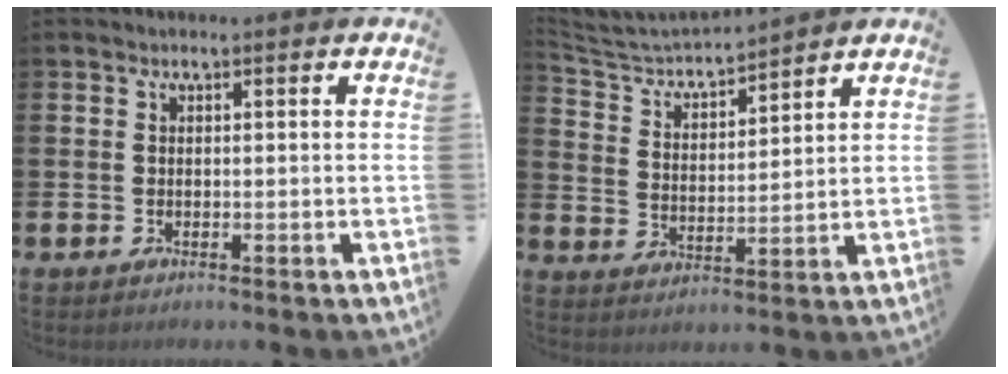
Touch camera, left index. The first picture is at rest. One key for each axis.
{"total": 4.3, "fx": 4.2, "fy": 0.5, "fz": 0.7, "tx": -0.036, "ty": -0.035, "tz": 0.067}